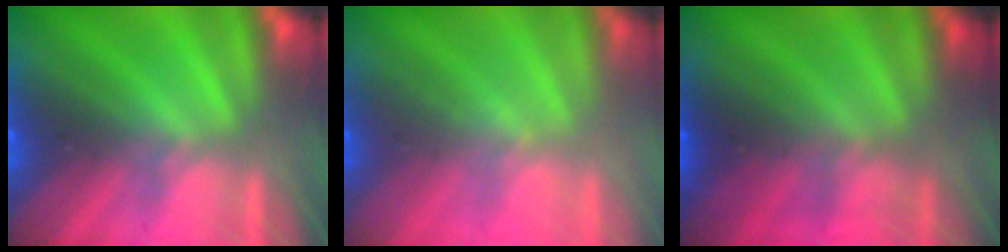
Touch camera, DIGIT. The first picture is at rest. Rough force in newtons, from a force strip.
{"total": 1.8}
{"total": 2.7}